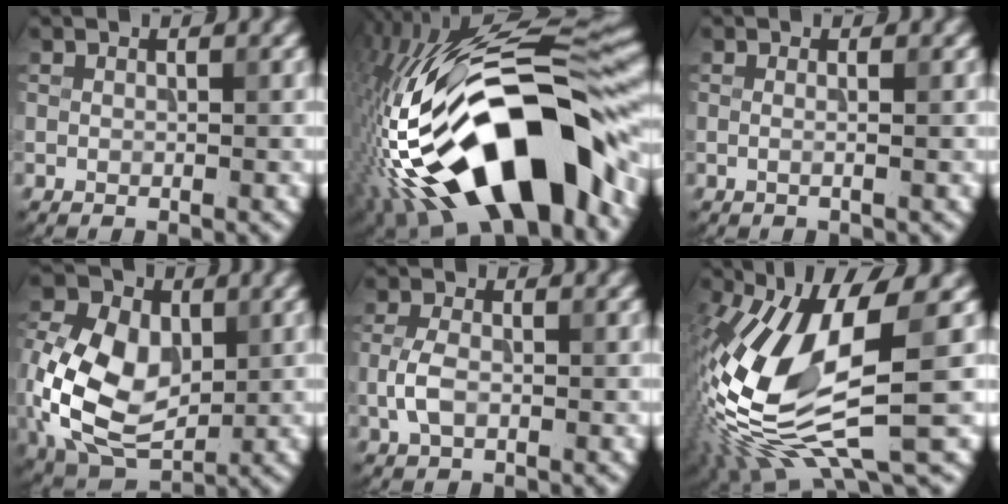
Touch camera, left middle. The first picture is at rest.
{"total": 19.0, "force": [-6.8, 7.7, 15.9], "torque": [-0.266, 0.022, -0.115]}
{"total": 1.3, "force": [0.1, 0.6, 1.2], "torque": [-0.008, -0.008, -0.013]}
{"total": 11.5, "force": [-0.1, 8.0, 8.3], "torque": [-0.189, -0.005, -0.007]}
{"total": 2.6, "force": [-0.5, 1.5, 2.0], "torque": [-0.046, 0.001, -0.014]}
{"total": 12.7, "force": [-0.3, 4.4, 11.9], "torque": [-0.258, -0.013, -0.008]}